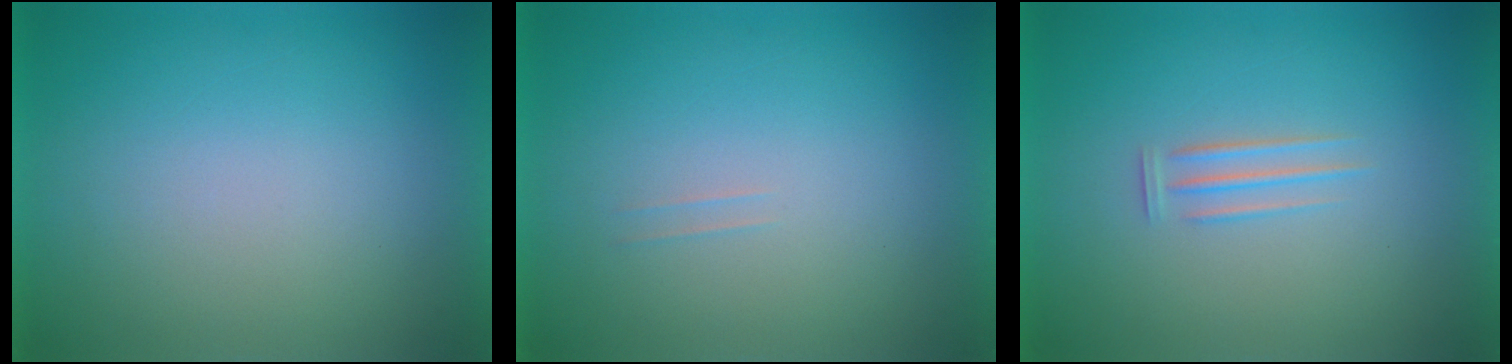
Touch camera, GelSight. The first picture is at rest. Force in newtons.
{"total": 1.0}
{"total": 1.9}